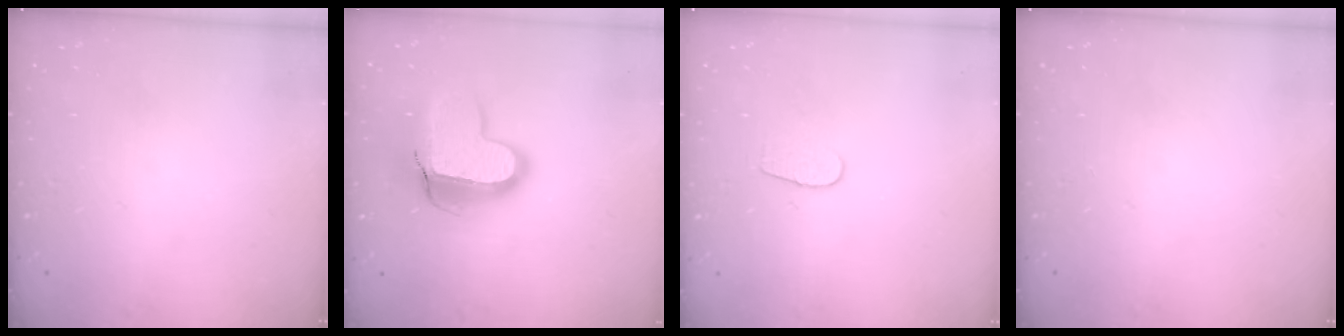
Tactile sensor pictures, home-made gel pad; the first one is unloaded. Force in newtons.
{"total": 14.6, "press": 14.5, "slide": 1.1}
{"total": 5.4, "press": 5.4, "slide": 0.6}
{"total": 0.0}